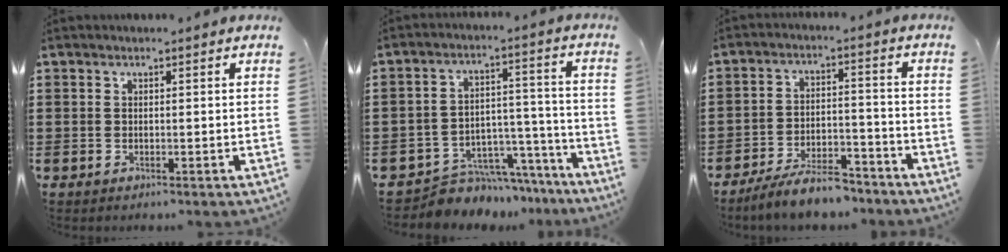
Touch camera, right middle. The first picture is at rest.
{"total": 7.2, "force": [-6.6, 2.7, 0.5], "torque": [-0.006, 0.028, -0.125]}
{"total": 7.9, "force": [-7.0, 1.7, 3.1], "torque": [-0.052, 0.014, -0.131]}